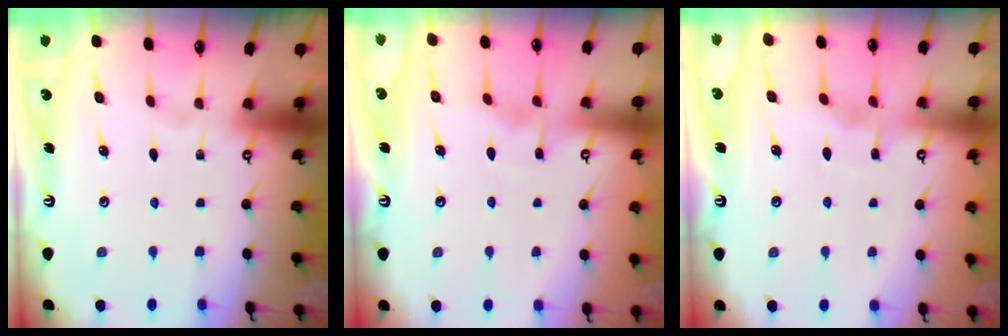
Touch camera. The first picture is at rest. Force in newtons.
{"total": 2.9, "press": 2.9, "slide": 0.4}
{"total": 2.9, "press": 2.9, "slide": 0.3}